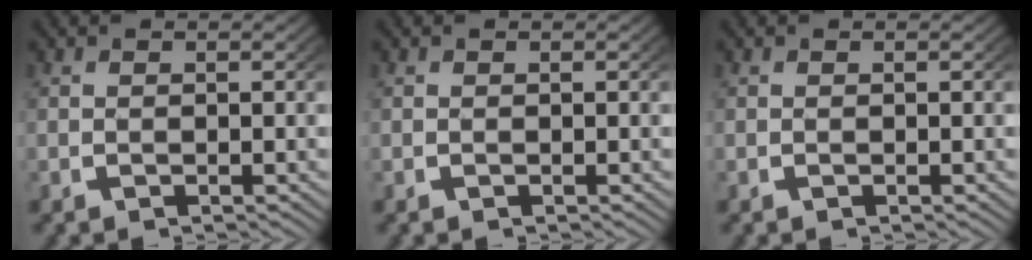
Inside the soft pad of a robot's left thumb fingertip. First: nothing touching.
{"total": 0.0}
{"total": 0.0}